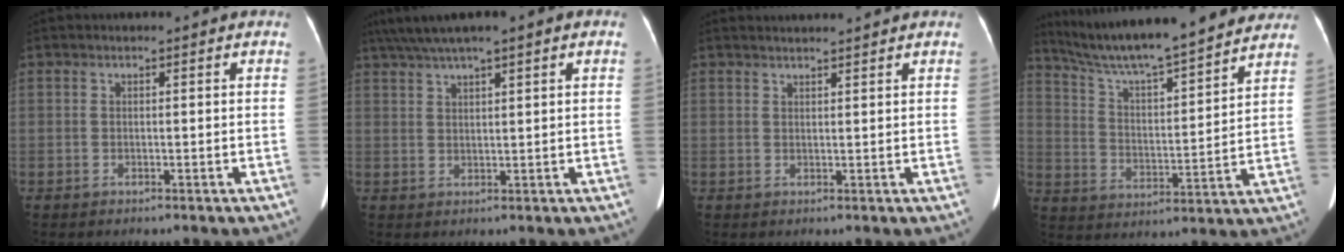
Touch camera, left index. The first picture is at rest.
{"total": 7.9, "force": [5.6, 0.5, 5.6], "torque": [-0.102, 0.040, 0.095]}
{"total": 4.1, "force": [4.0, -0.3, 1.0], "torque": [-0.017, 0.020, 0.056]}
{"total": 20.5, "force": [18.2, 1.8, 9.3], "torque": [-0.161, 0.014, 0.279]}